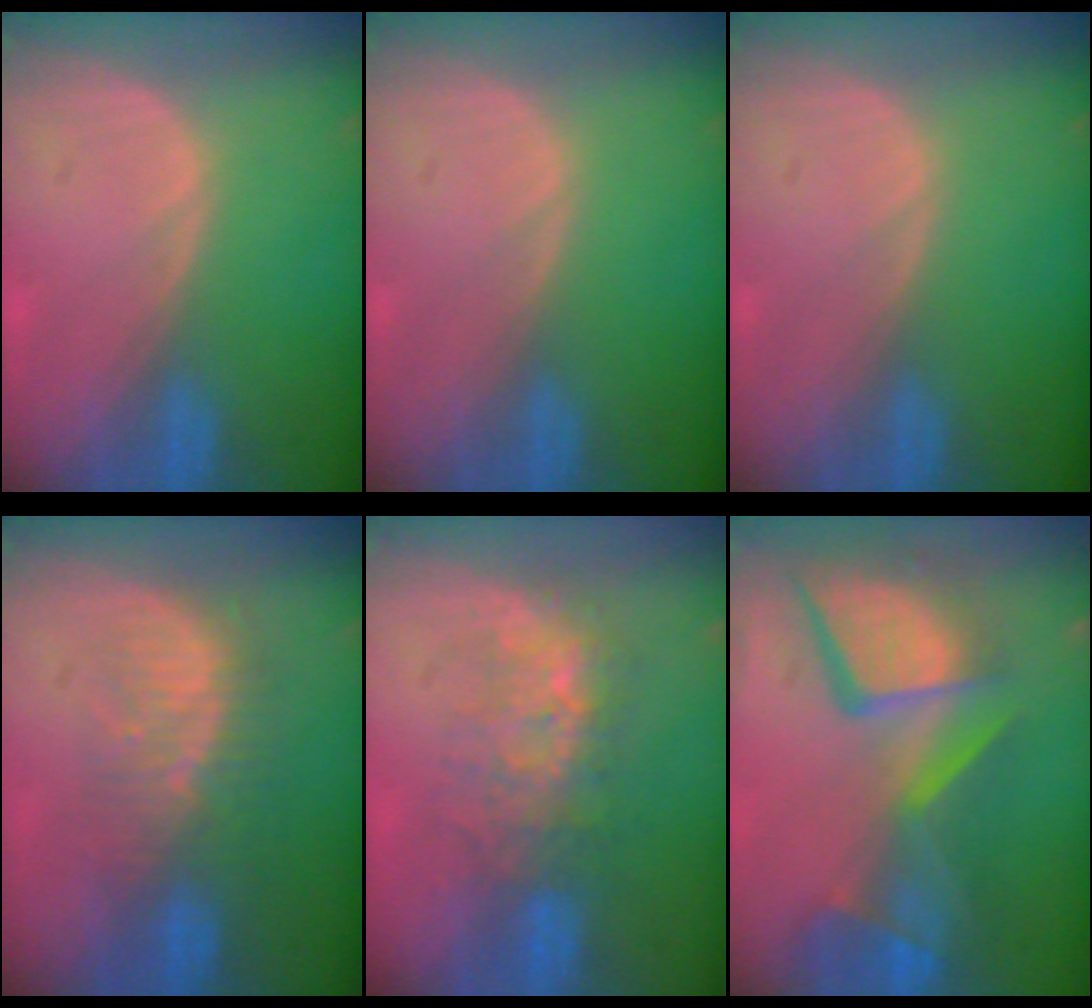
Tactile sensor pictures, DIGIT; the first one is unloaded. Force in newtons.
{"total": 0.0}
{"total": 0.0}
{"total": 8.5, "press": 7.8, "slide": 3.5}
{"total": 7.7, "press": 7.3, "slide": 2.3}
{"total": 13.8, "press": 11.2, "slide": 8.0}